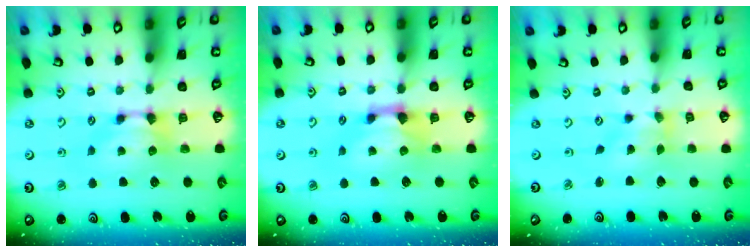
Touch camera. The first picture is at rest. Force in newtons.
{"total": 1.6, "press": 0.9, "slide": 1.3}
{"total": 1.2, "press": 0.6, "slide": 1.1}